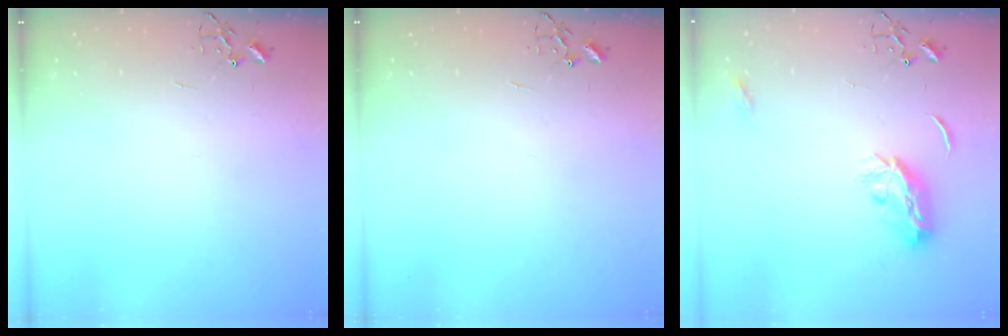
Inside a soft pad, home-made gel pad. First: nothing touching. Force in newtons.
{"total": 0.0}
{"total": 9.9, "press": 9.9, "slide": 0.3}